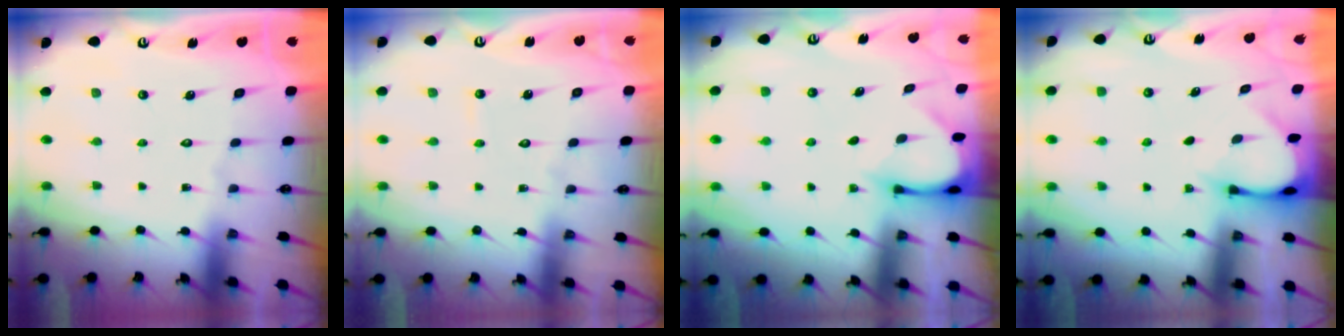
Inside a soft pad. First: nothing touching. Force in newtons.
{"total": 2.8, "press": 2.8, "slide": 0.3}
{"total": 3.0, "press": 2.9, "slide": 0.4}
{"total": 3.4, "press": 3.4, "slide": 0.2}